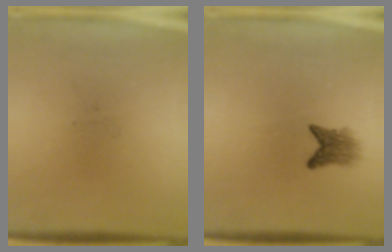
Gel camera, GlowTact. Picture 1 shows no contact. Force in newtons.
{"total": 2.9}